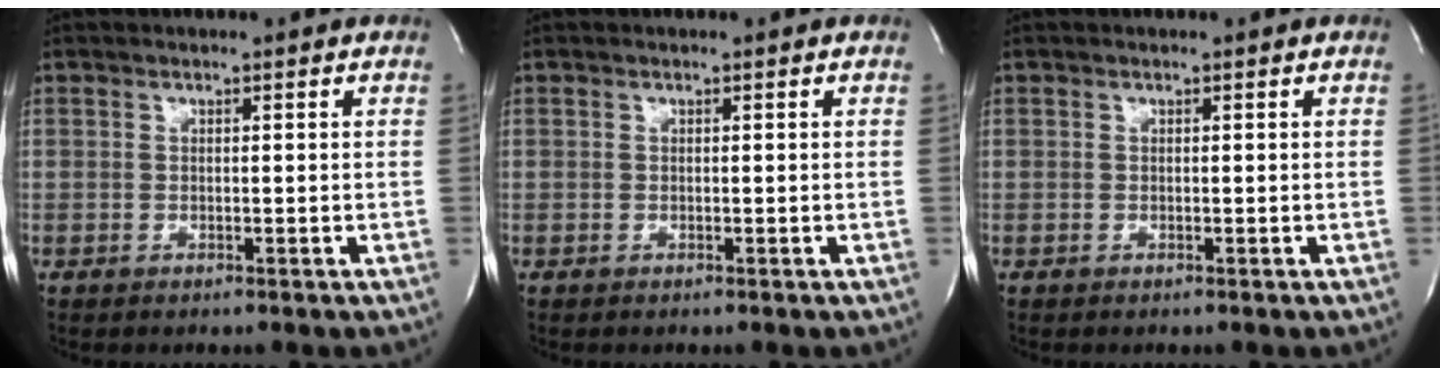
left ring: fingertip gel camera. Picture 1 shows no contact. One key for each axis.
{"total": 0.0}
{"total": 0.0}